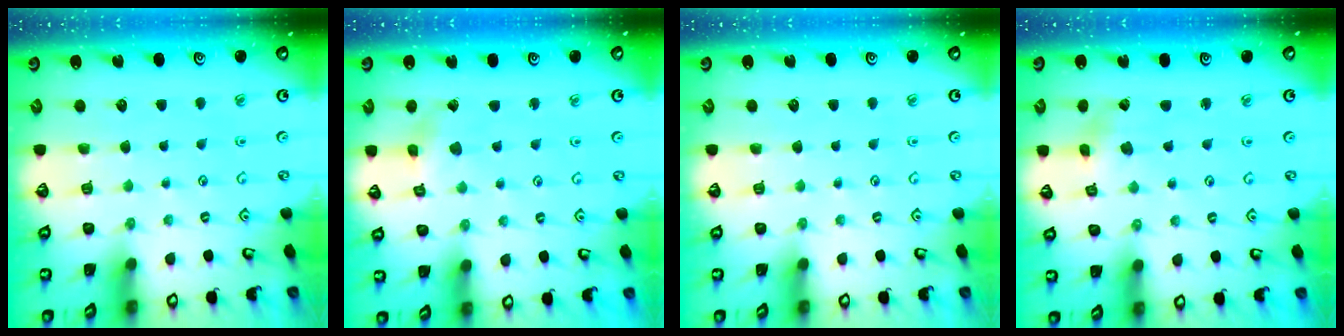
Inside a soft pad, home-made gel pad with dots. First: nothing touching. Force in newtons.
{"total": 2.6, "press": 2.6, "slide": 0.1}
{"total": 0.0}
{"total": 2.6, "press": 2.5, "slide": 0.5}